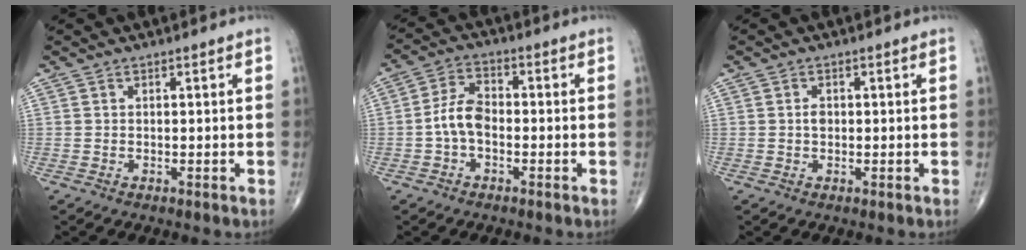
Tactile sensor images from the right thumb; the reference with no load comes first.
{"total": 6.0, "force": [-1.4, 3.6, 4.6], "torque": [-0.085, 0.023, -0.035]}
{"total": 1.3, "force": [0.0, 0.9, 0.9], "torque": [-0.013, 0.002, -0.001]}